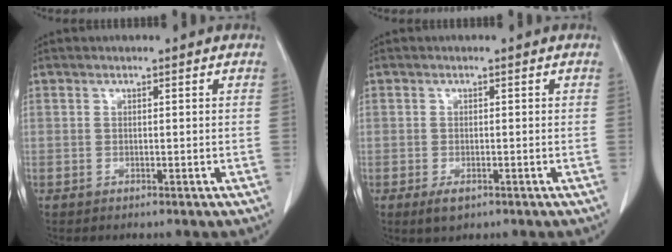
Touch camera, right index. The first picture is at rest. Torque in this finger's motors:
{"motor_torque": [0.08, -0.09, 0.00, -0.03]}